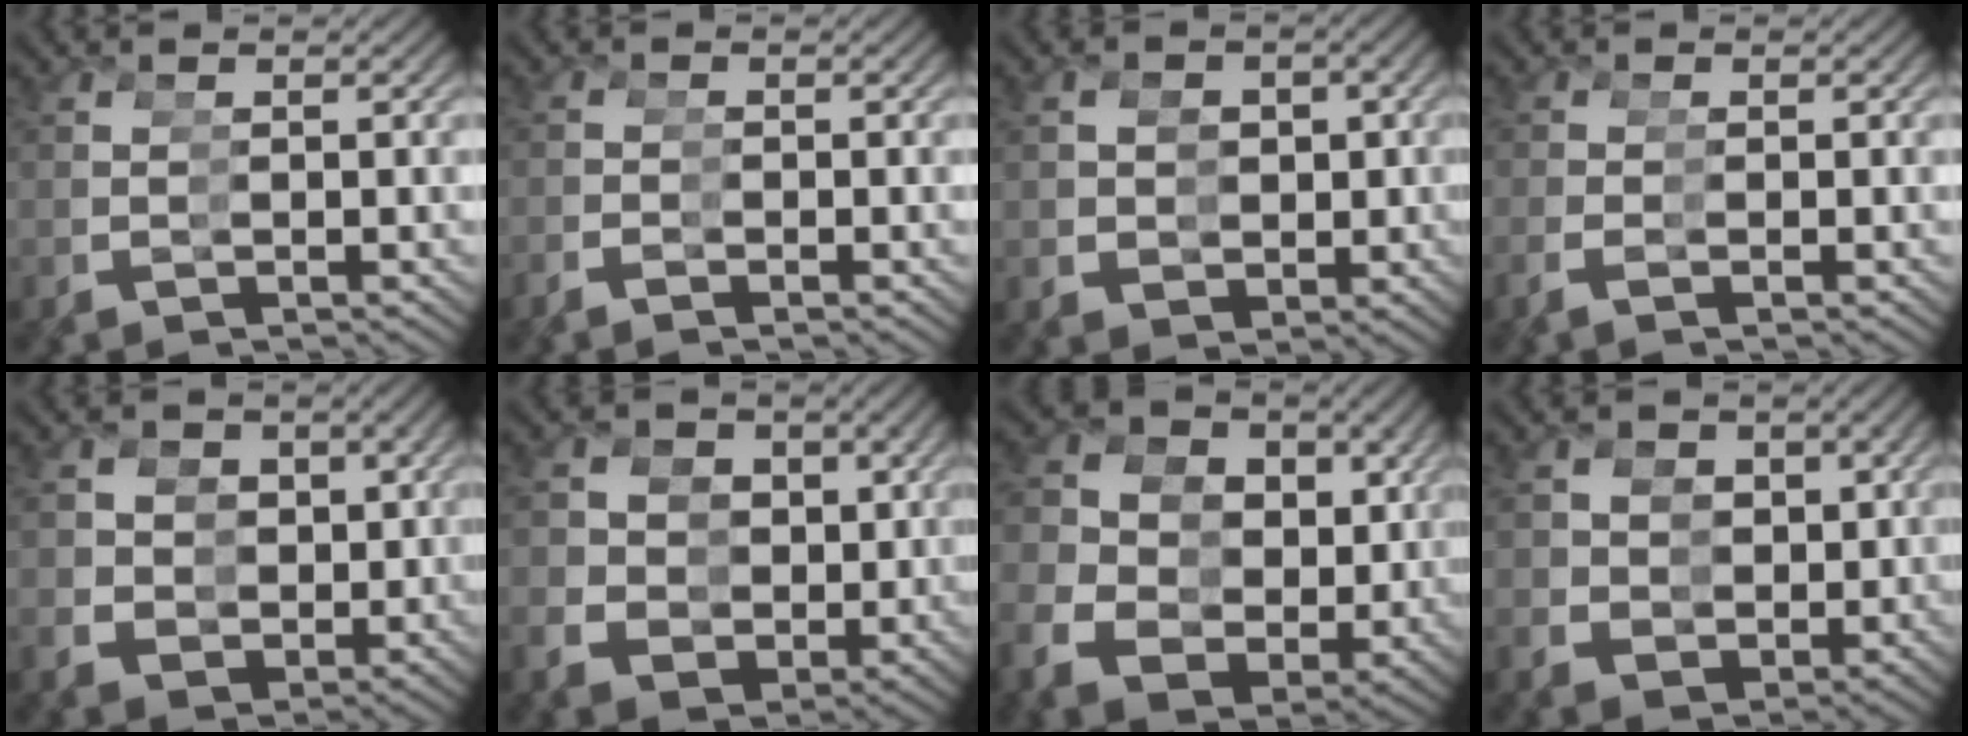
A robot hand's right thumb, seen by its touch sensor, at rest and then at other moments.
{"total": 1.0, "force": [-1.0, 0.3, 0.0], "torque": [-0.003, -0.003, -0.016]}
{"total": 5.5, "force": [0.8, 4.7, 2.6], "torque": [-0.030, -0.004, 0.022]}
{"total": 0.8, "force": [-0.4, -0.2, 0.7], "torque": [-0.012, 0.005, -0.007]}
{"total": 8.7, "force": [1.7, 7.5, 4.1], "torque": [-0.056, -0.008, 0.037]}
{"total": 10.6, "force": [1.7, 9.1, 5.2], "torque": [-0.074, -0.008, 0.033]}
{"total": 13.5, "force": [1.2, 11.2, 7.5], "torque": [-0.126, -0.006, 0.023]}
{"total": 7.3, "force": [1.6, 6.3, 3.4], "torque": [-0.046, -0.009, 0.037]}